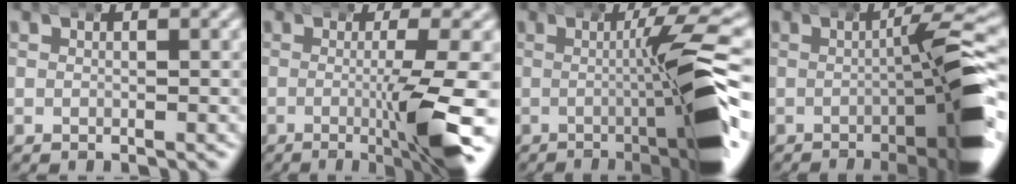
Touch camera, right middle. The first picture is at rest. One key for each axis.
{"total": 8.8, "fx": -1.8, "fy": 1.2, "fz": 8.6, "tx": -0.119, "ty": -0.002, "tz": -0.030}
{"total": 14.5, "fx": -1.7, "fy": 2.7, "fz": 14.2, "tx": -0.189, "ty": 0.014, "tz": -0.025}
{"total": 12.3, "fx": -2.5, "fy": 2.6, "fz": 11.7, "tx": -0.153, "ty": 0.011, "tz": -0.037}